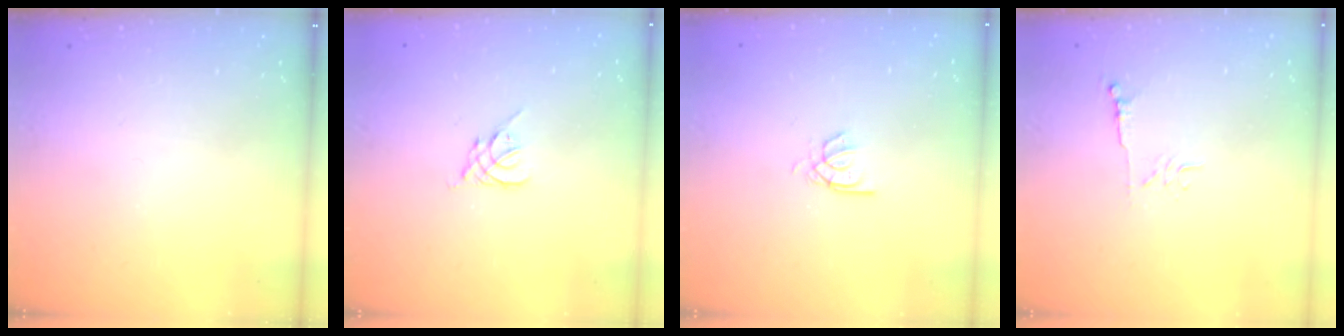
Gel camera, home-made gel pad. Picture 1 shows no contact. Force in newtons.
{"total": 2.6, "press": 2.5, "slide": 0.7}
{"total": 2.2, "press": 2.2, "slide": 0.2}
{"total": 5.4, "press": 5.3, "slide": 0.7}